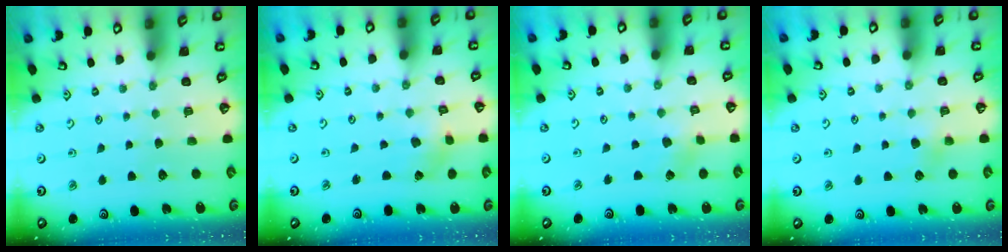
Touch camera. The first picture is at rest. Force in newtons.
{"total": 1.7, "press": 1.7, "slide": 0.3}
{"total": 2.0, "press": 1.9, "slide": 0.6}
{"total": 2.9, "press": 2.9, "slide": 0.3}